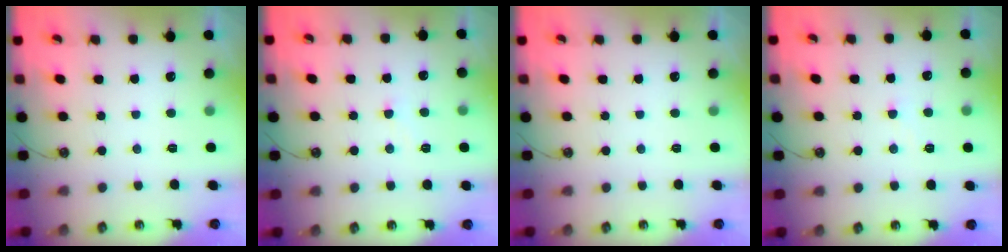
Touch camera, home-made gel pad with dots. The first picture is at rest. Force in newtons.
{"total": 2.4, "press": 2.4, "slide": 0.5}
{"total": 0.0}
{"total": 3.7, "press": 3.6, "slide": 0.3}